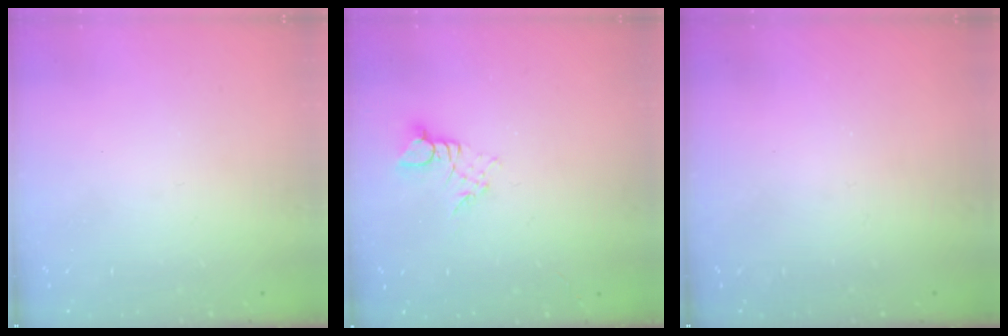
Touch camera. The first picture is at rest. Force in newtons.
{"total": 2.8, "press": 2.8, "slide": 0.3}
{"total": 0.0}